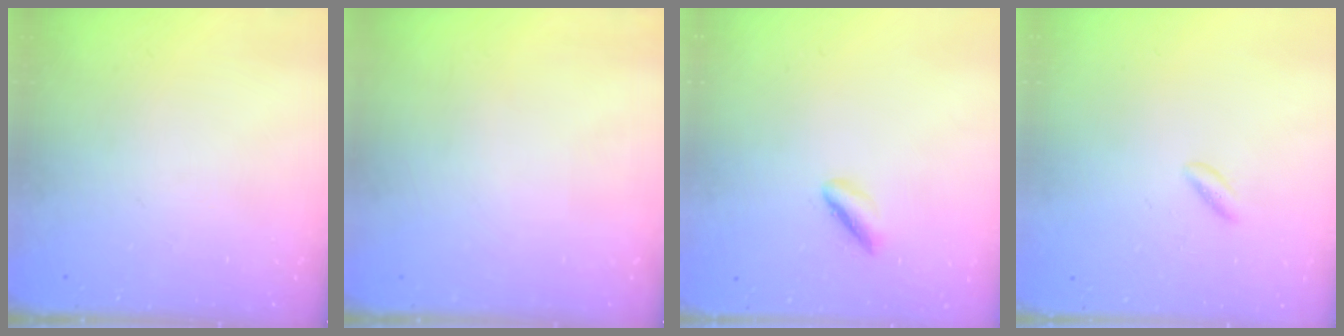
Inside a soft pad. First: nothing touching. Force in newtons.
{"total": 0.0}
{"total": 1.8, "press": 1.8, "slide": 0.4}
{"total": 1.4, "press": 1.1, "slide": 0.8}